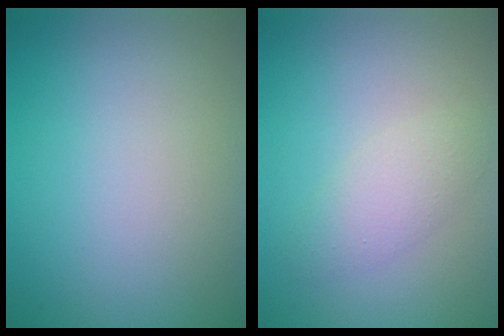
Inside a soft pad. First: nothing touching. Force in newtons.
{"total": 2.3, "press": 2.3, "slide": 0.2}